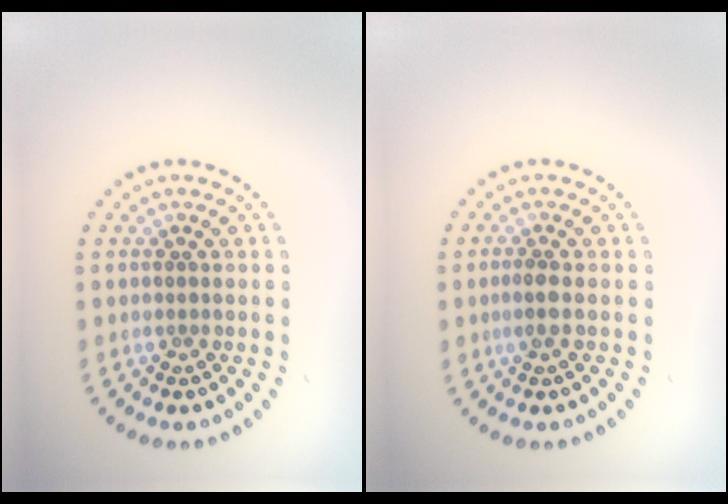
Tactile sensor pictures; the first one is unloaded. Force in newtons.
{"total": 1.2, "press": 1.1, "slide": 0.5}